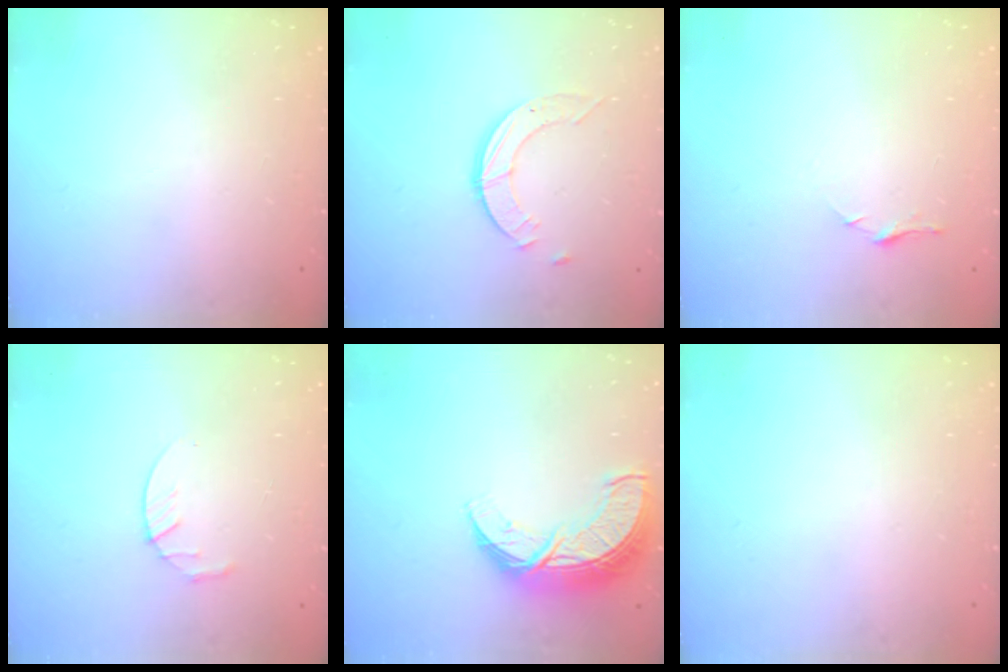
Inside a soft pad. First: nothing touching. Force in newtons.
{"total": 3.7, "press": 3.6, "slide": 0.4}
{"total": 5.7, "press": 5.6, "slide": 0.6}
{"total": 3.0, "press": 2.9, "slide": 0.5}
{"total": 11.4, "press": 11.4, "slide": 0.8}
{"total": 0.0}